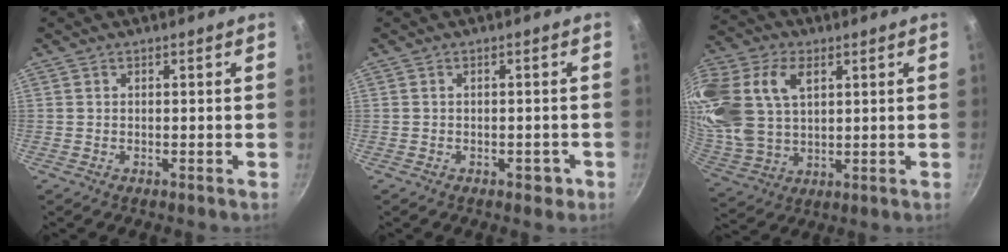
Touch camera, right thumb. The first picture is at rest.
{"total": 2.2, "force": [-1.0, 1.5, 1.3], "torque": [-0.002, 0.017, -0.004]}
{"total": 23.5, "force": [8.1, 15.9, 15.4], "torque": [-0.358, 0.013, 0.160]}